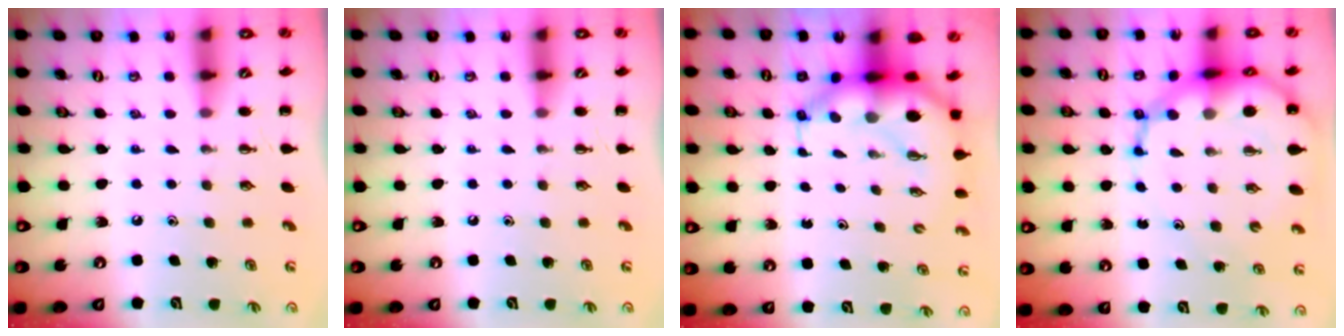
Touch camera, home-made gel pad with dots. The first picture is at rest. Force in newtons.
{"total": 0.0}
{"total": 7.4, "press": 7.1, "slide": 2.3}
{"total": 15.7, "press": 15.1, "slide": 4.2}